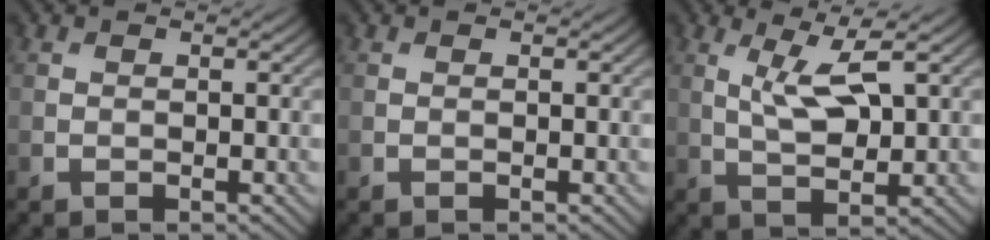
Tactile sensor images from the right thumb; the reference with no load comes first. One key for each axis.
{"total": 0.0}
{"total": 5.9, "fx": 2.1, "fy": 1.7, "fz": 5.3, "tx": -0.112, "ty": -0.001, "tz": 0.043}